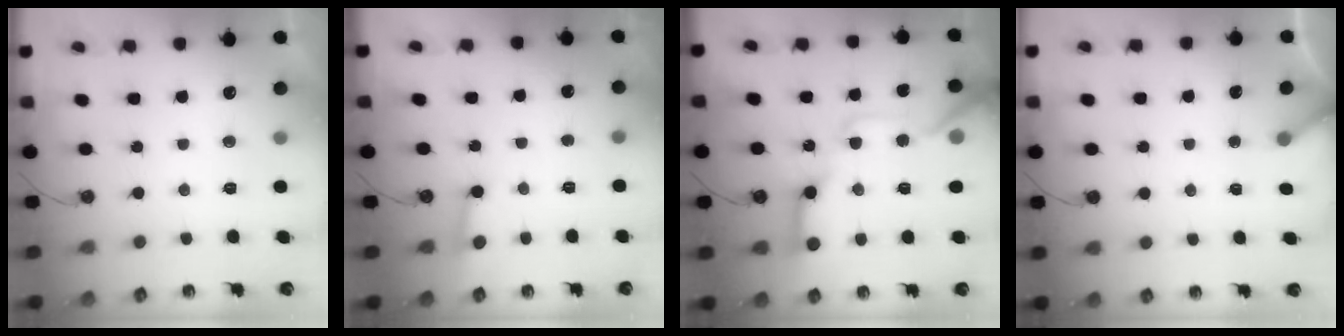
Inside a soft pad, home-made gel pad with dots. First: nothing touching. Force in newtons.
{"total": 2.8, "press": 2.7, "slide": 0.6}
{"total": 20.2, "press": 20.1, "slide": 2.4}
{"total": 4.2, "press": 4.2, "slide": 0.3}